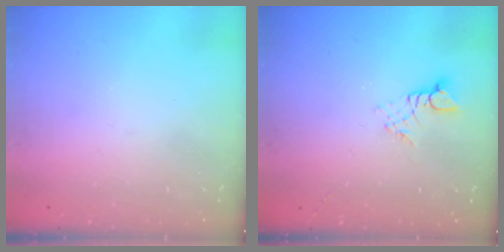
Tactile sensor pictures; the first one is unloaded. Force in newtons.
{"total": 2.7, "press": 2.7, "slide": 0.4}